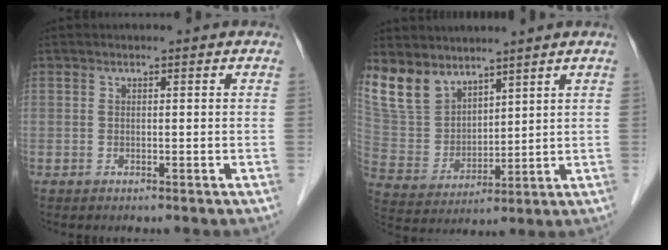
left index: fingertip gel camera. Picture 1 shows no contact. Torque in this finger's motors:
{"motor_torque": [0.80, -0.66, 0.04, -0.06]}